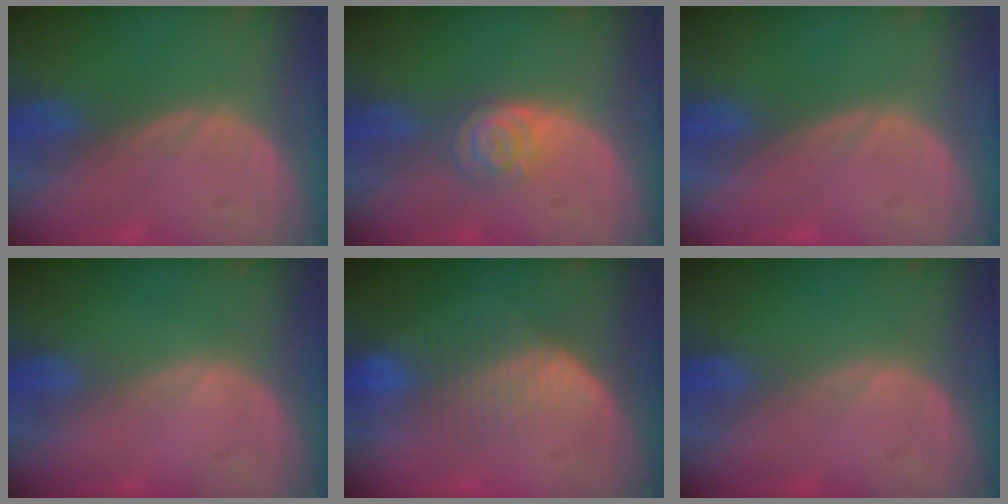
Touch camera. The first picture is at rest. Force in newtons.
{"total": 4.4, "press": 3.9, "slide": 2.0}
{"total": 0.0}
{"total": 0.0}
{"total": 8.4, "press": 7.2, "slide": 4.4}
{"total": 0.0}